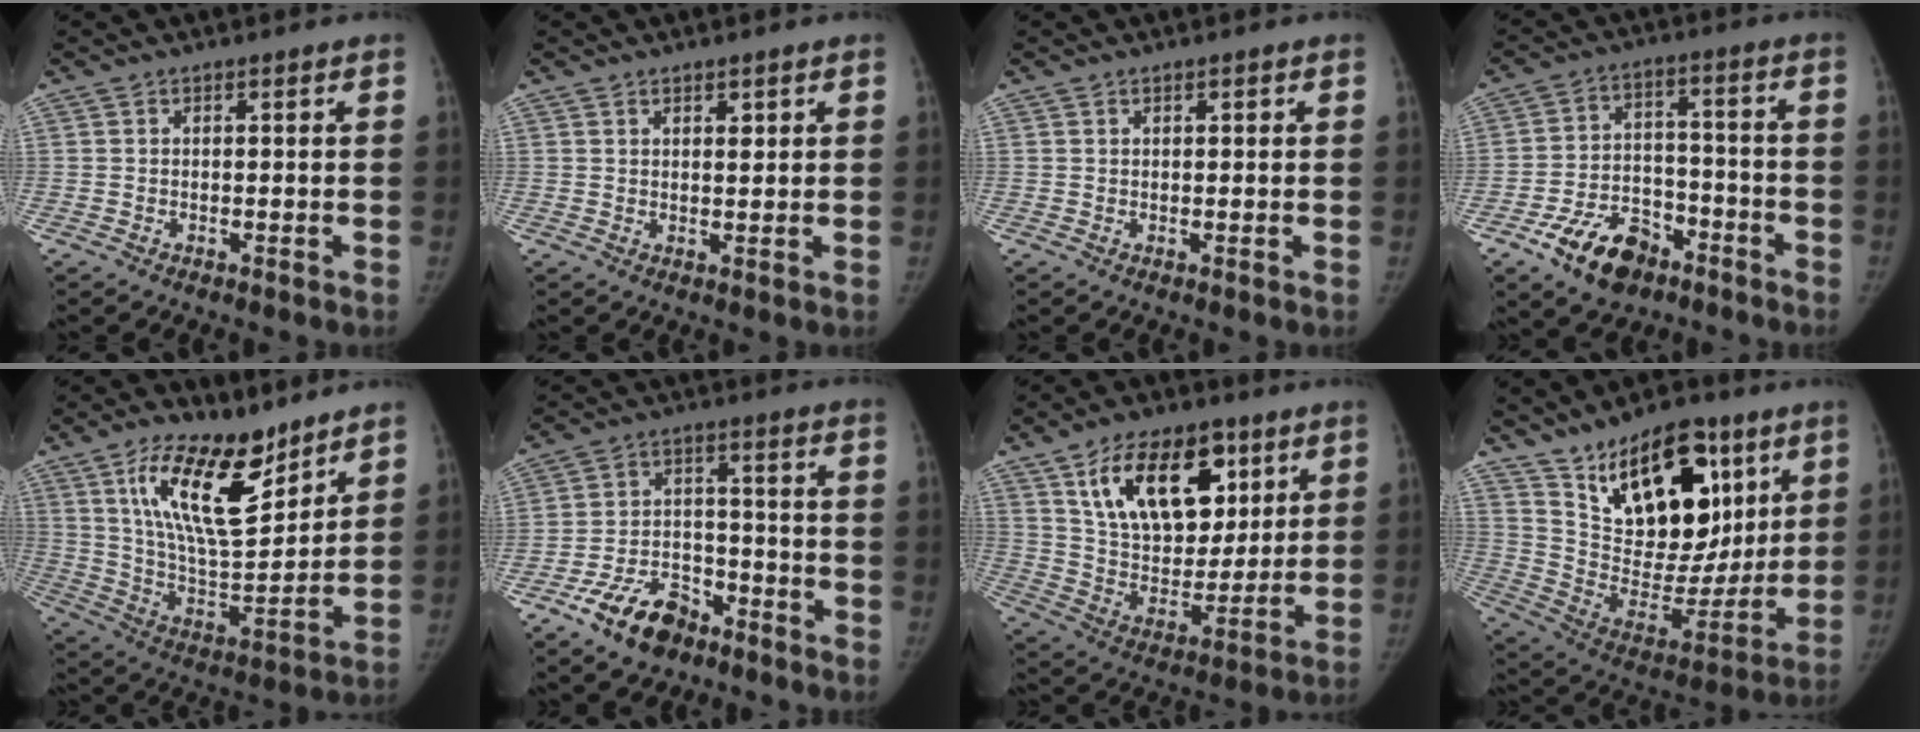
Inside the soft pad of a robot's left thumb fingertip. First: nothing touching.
{"total": 1.9, "force": [1.0, 1.0, 1.3], "torque": [-0.011, -0.005, 0.017]}
{"total": 0.6, "force": [0.3, 0.3, 0.4], "torque": [-0.004, 0.000, 0.004]}
{"total": 12.4, "force": [-7.7, 7.4, 6.3], "torque": [-0.081, 0.049, -0.126]}
{"total": 19.0, "force": [11.2, 7.7, 13.2], "torque": [-0.191, -0.070, 0.211]}
{"total": 11.3, "force": [-7.4, 6.5, 5.4], "torque": [-0.074, 0.048, -0.127]}
{"total": 20.8, "force": [9.7, 12.2, 13.8], "torque": [-0.176, -0.039, 0.172]}
{"total": 25.4, "force": [13.4, 13.4, 16.8], "torque": [-0.215, -0.044, 0.236]}